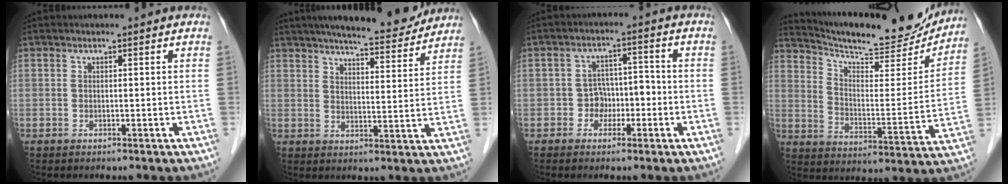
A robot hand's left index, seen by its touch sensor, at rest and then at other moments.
{"total": 13.2, "force": [11.8, 1.8, 5.6], "torque": [-0.080, -0.002, 0.158]}
{"total": 4.0, "force": [-1.6, 3.2, 1.7], "torque": [-0.024, 0.018, -0.028]}
{"total": 21.5, "force": [20.1, 3.0, 7.0], "torque": [-0.113, -0.032, 0.282]}